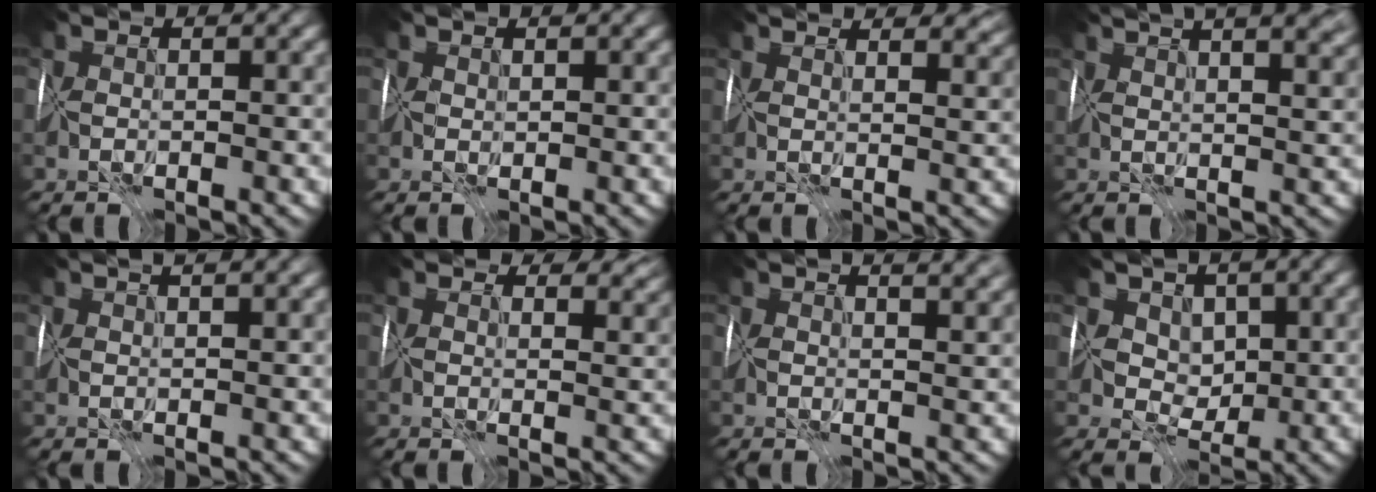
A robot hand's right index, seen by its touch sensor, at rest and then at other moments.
{"total": 1.0, "force": [0.7, 0.6, 0.4], "torque": [-0.009, 0.002, 0.018]}
{"total": 8.7, "force": [6.4, 3.4, 4.8], "torque": [-0.096, 0.039, 0.097]}
{"total": 13.2, "force": [8.3, 5.2, 8.9], "torque": [-0.102, 0.071, 0.097]}
{"total": 4.9, "force": [3.3, 1.6, 3.3], "torque": [-0.050, 0.033, 0.055]}
{"total": 8.2, "force": [6.0, 3.9, 3.9], "torque": [-0.071, 0.021, 0.094]}
{"total": 7.9, "force": [5.1, 3.1, 5.1], "torque": [-0.076, 0.047, 0.067]}
{"total": 4.9, "force": [3.2, 3.2, 1.9], "torque": [-0.018, 0.009, 0.054]}